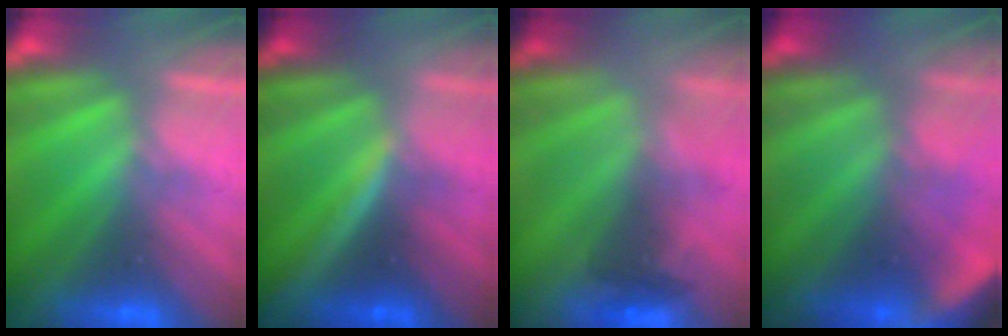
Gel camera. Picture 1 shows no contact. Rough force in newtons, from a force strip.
{"total": 3.4}
{"total": 2.3}
{"total": 3.8}